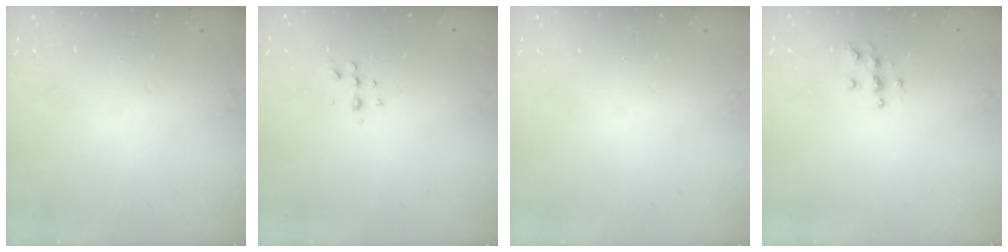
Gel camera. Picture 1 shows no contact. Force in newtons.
{"total": 4.9, "press": 4.8, "slide": 1.0}
{"total": 0.0}
{"total": 5.4, "press": 5.4, "slide": 0.1}